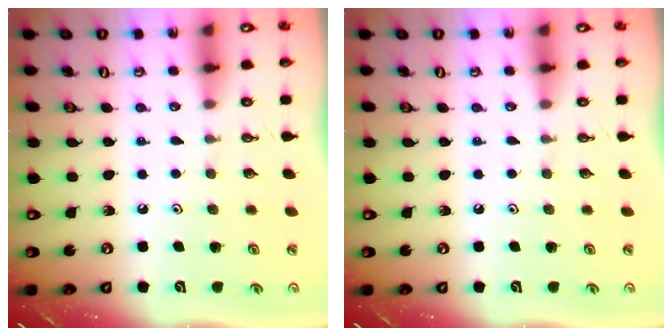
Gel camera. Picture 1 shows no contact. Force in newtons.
{"total": 0.0}